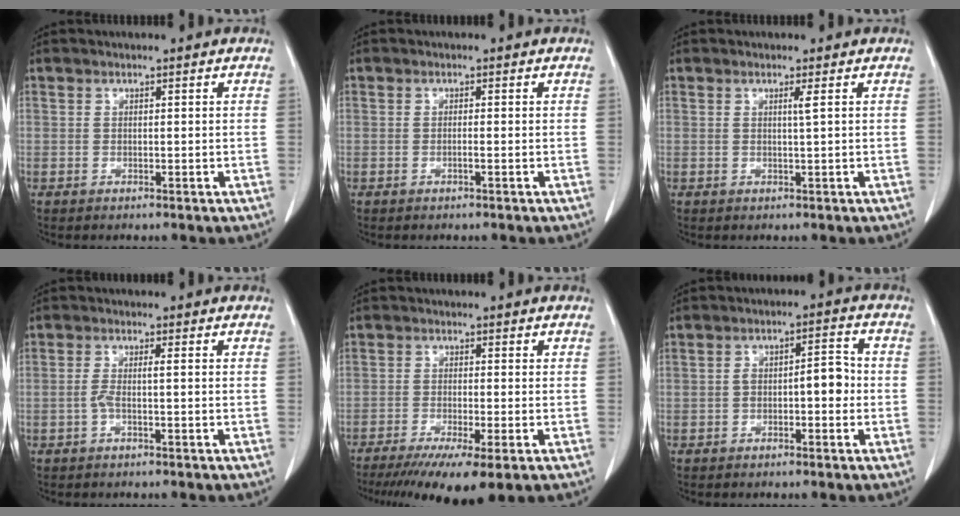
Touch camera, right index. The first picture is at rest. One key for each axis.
{"total": 0.7, "fx": -0.2, "fy": -0.1, "fz": 0.6, "tx": -0.010, "ty": 0.001, "tz": -0.004}
{"total": 1.2, "fx": 0.4, "fy": -0.4, "fz": 1.0, "tx": -0.023, "ty": -0.003, "tz": 0.008}
{"total": 2.3, "fx": -0.6, "fy": 0.1, "fz": 2.2, "tx": -0.046, "ty": 0.008, "tz": -0.011}
{"total": 10.4, "fx": -6.9, "fy": 1.1, "fz": 7.7, "tx": -0.116, "ty": -0.024, "tz": -0.110}
{"total": 5.4, "fx": -1.1, "fy": 1.8, "fz": 5.0, "tx": -0.078, "ty": 0.029, "tz": -0.016}